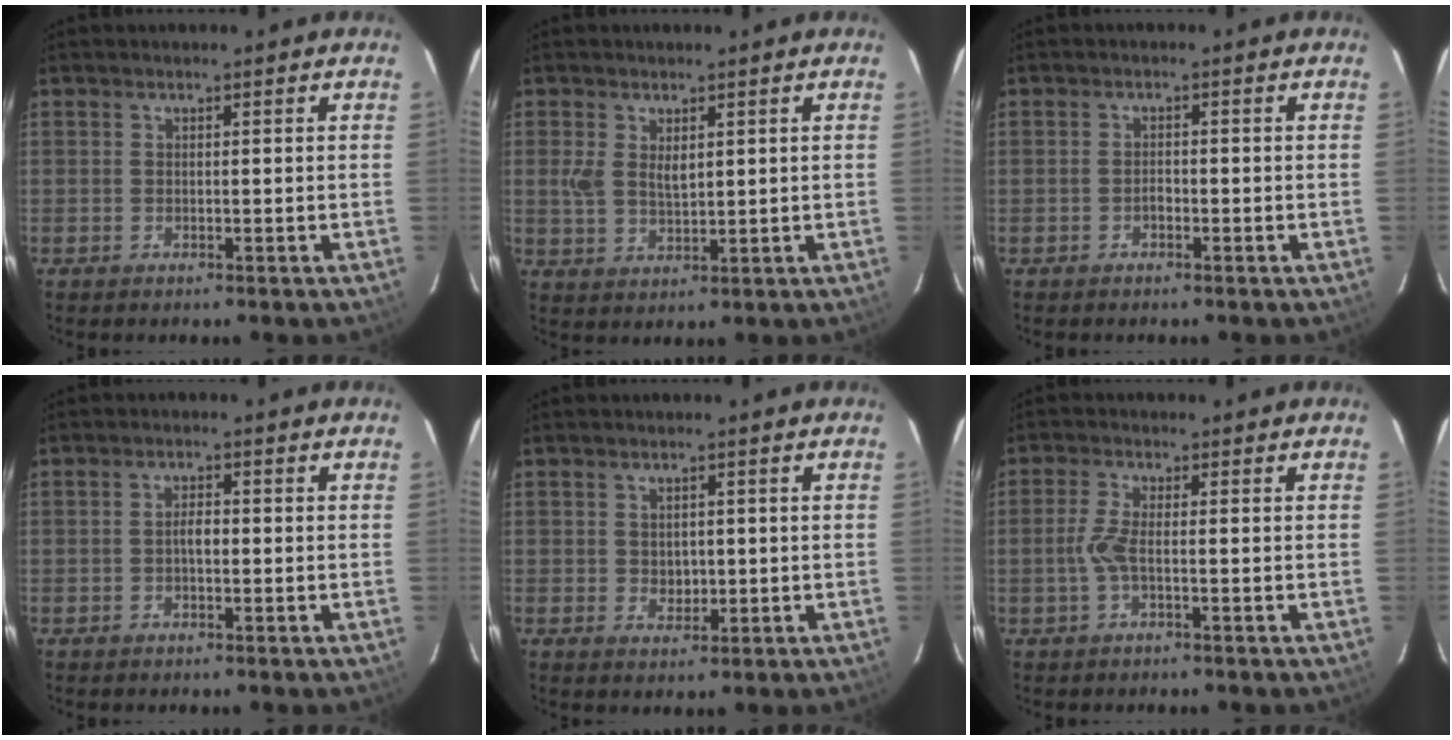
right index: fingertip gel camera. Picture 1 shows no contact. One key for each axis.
{"total": 4.6, "fx": 1.3, "fy": 2.6, "fz": 3.6, "tx": -0.068, "ty": 0.000, "tz": 0.025}
{"total": 1.1, "fx": -0.8, "fy": 0.6, "fz": 0.5, "tx": -0.010, "ty": 0.003, "tz": -0.013}
{"total": 1.9, "fx": -0.4, "fy": 0.8, "fz": 1.7, "tx": -0.033, "ty": 0.007, "tz": -0.009}
{"total": 2.7, "fx": 0.0, "fy": 2.3, "fz": 1.5, "tx": -0.022, "ty": 0.000, "tz": 0.004}
{"total": 3.4, "fx": -1.0, "fy": 0.5, "fz": 3.2, "tx": -0.077, "ty": 0.002, "tz": -0.019}